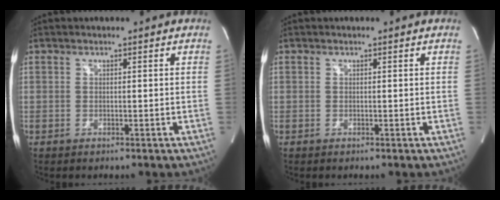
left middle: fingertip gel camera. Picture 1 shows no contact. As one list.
[{"total": 0.0}]